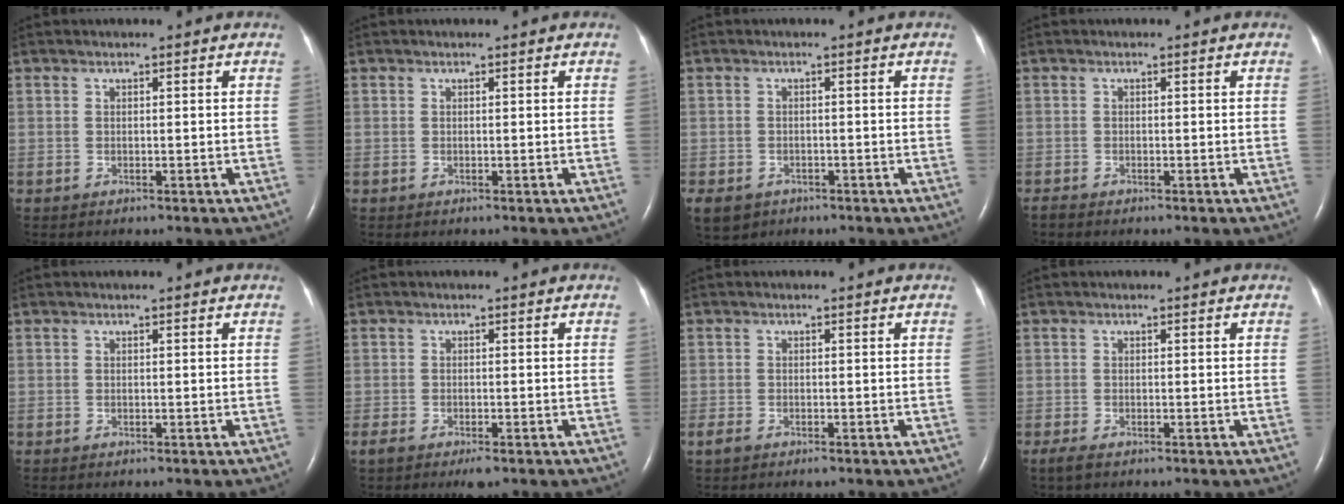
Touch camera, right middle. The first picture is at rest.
{"total": 0.0}
{"total": 6.0, "force": [-3.5, 4.6, 1.9], "torque": [-0.043, -0.001, -0.049]}
{"total": 0.6, "force": [-0.6, 0.0, 0.2], "torque": [-0.012, -0.003, -0.014]}
{"total": 0.0}
{"total": 3.9, "force": [-2.7, 1.2, 2.6], "torque": [-0.050, -0.011, -0.040]}
{"total": 2.1, "force": [-1.5, 0.8, 1.3], "torque": [-0.033, -0.005, -0.022]}
{"total": 1.7, "force": [-1.1, 0.5, 1.1], "torque": [-0.033, -0.007, -0.021]}